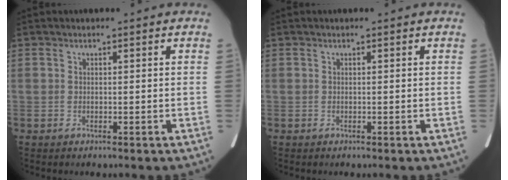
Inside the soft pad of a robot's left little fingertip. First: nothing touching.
{"total": 0.0}